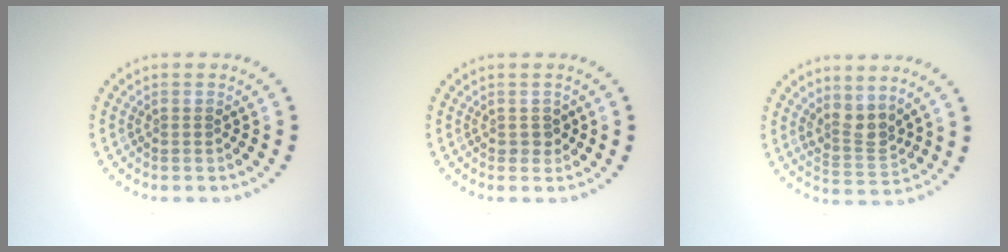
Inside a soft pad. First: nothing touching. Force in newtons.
{"total": 0.9, "press": 0.8, "slide": 0.2}
{"total": 2.7, "press": 2.1, "slide": 1.7}